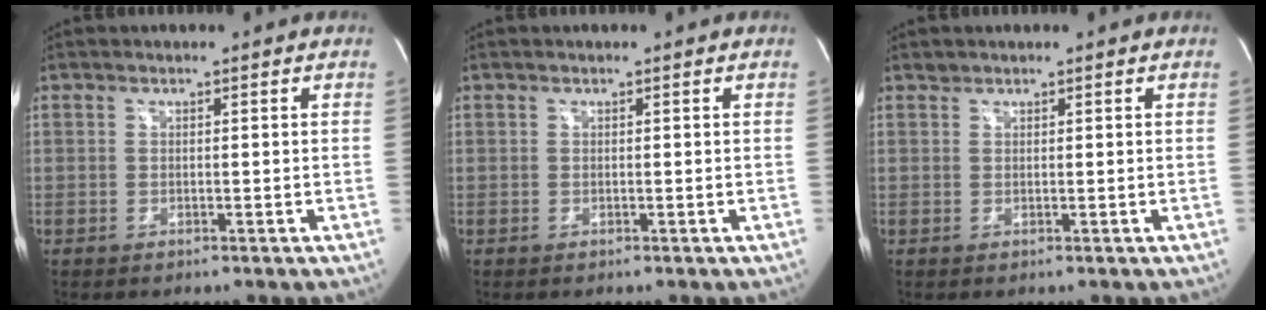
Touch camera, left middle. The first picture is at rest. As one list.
[{"total": 0.0}, {"total": 0.6, "force": [0.6, 0.2, -0.1], "torque": [0.000, 0.002, 0.009]}]